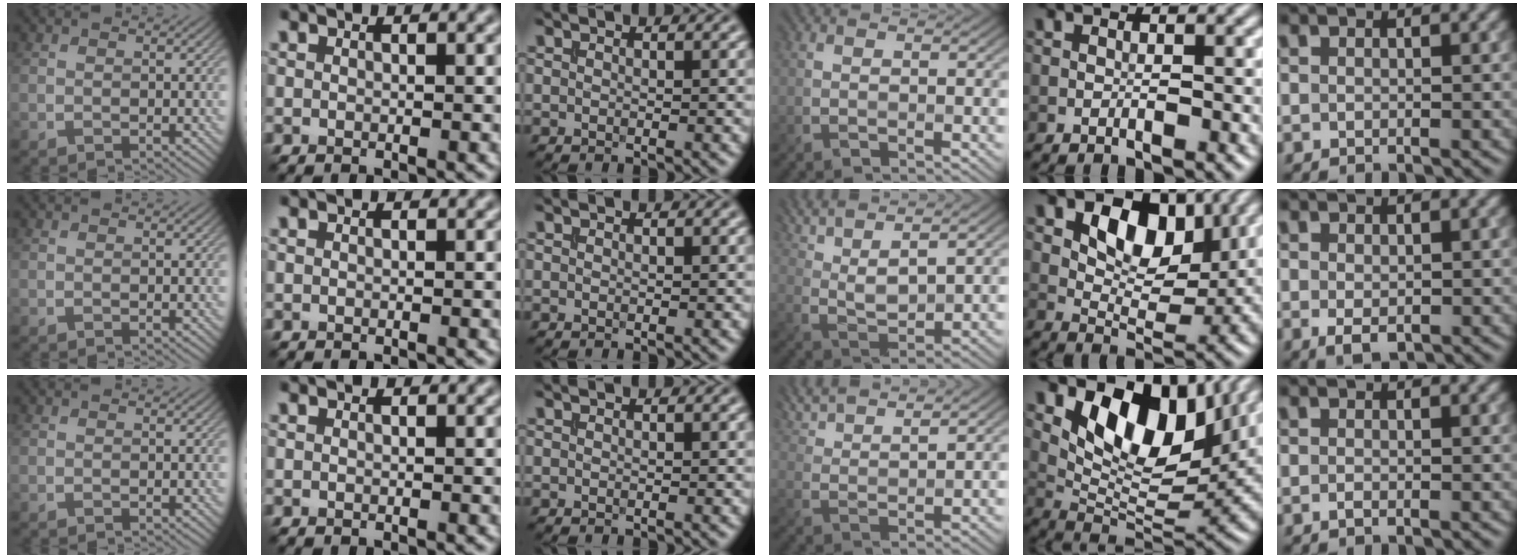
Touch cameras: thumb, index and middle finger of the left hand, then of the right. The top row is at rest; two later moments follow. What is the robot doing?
{"motion": "extract", "object": "file holder"}